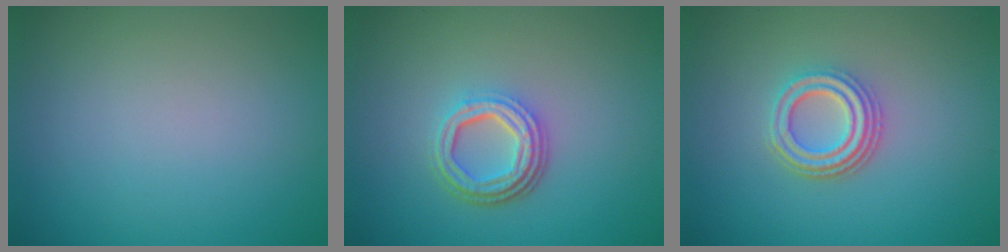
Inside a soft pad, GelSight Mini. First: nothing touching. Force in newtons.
{"total": 4.3, "press": 3.3, "slide": 2.9}
{"total": 3.6, "press": 2.9, "slide": 2.1}